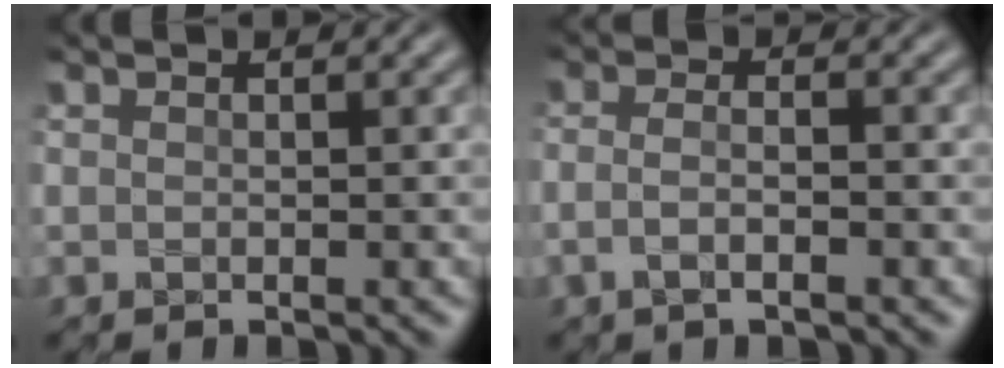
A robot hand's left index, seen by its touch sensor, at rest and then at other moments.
{"total": 2.5, "force": [-0.8, 0.9, 2.2], "torque": [-0.036, -0.002, -0.017]}